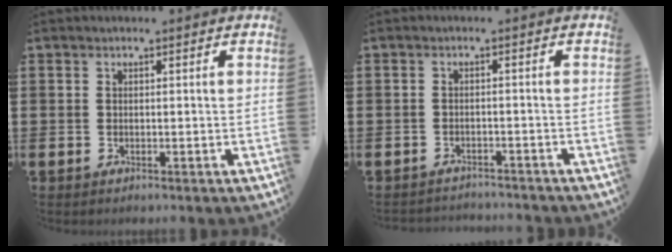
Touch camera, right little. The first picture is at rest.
{"total": 1.6, "force": [-1.5, 0.0, -0.2], "torque": [-0.002, 0.003, -0.034]}